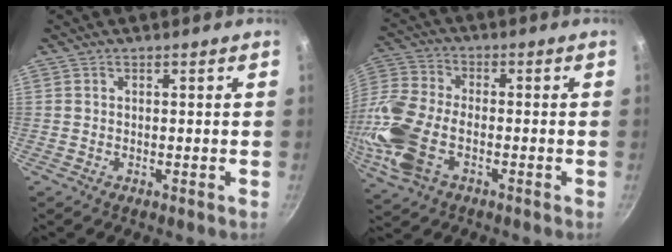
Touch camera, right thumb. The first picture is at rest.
{"total": 16.0, "force": [-4.5, 9.5, 12.1], "torque": [-0.270, 0.017, -0.099]}